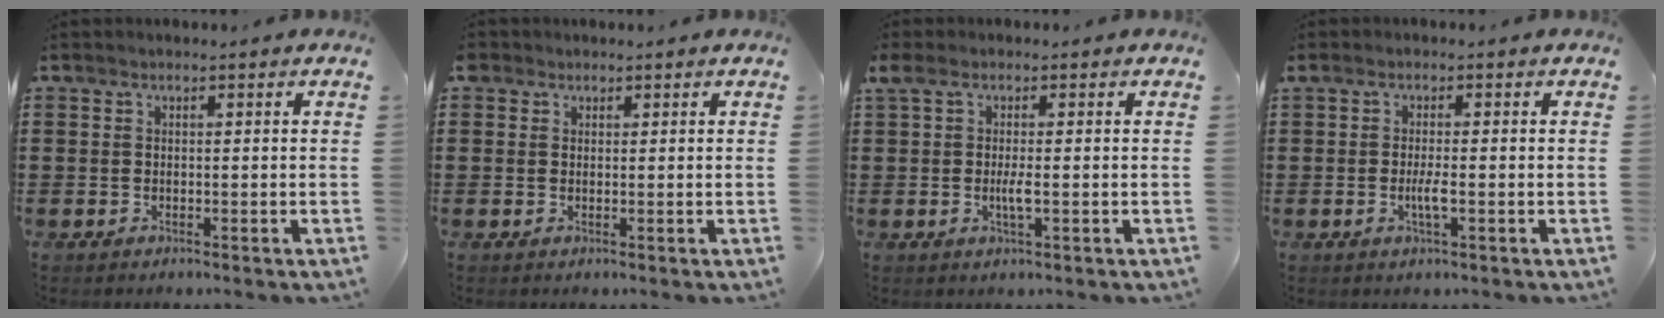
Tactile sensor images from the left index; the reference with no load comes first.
{"total": 1.0, "force": [0.7, 0.7, 0.1], "torque": [-0.003, 0.004, 0.013]}
{"total": 3.0, "force": [-0.2, 0.5, 3.0], "torque": [-0.061, -0.003, -0.008]}
{"total": 2.9, "force": [-0.6, 0.4, 2.8], "torque": [-0.048, 0.000, -0.011]}